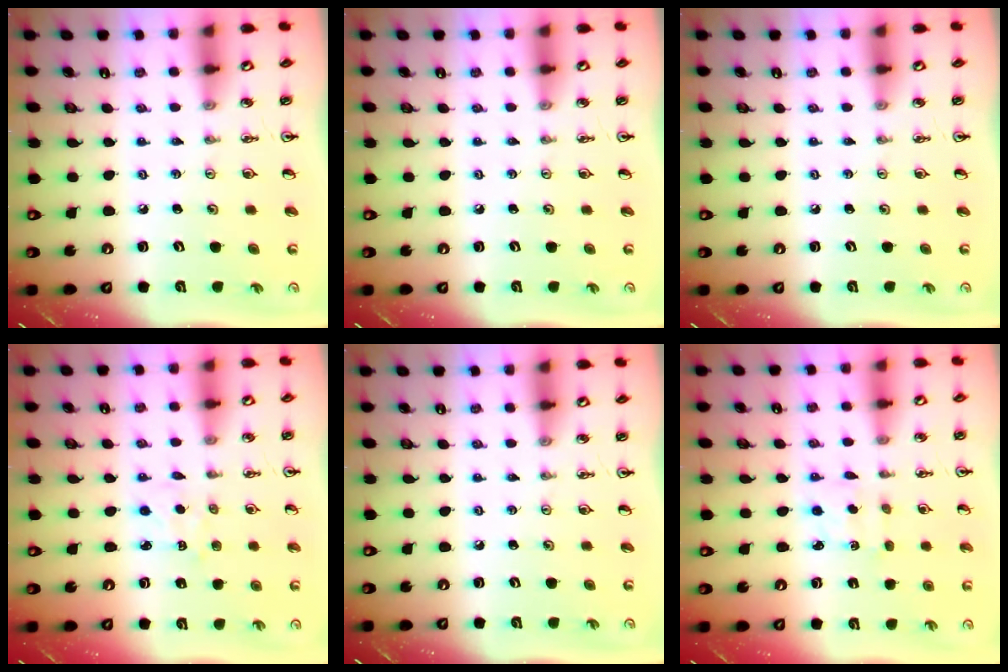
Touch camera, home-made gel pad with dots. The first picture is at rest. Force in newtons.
{"total": 0.0}
{"total": 0.0}
{"total": 3.6, "press": 3.6, "slide": 0.5}
{"total": 0.0}
{"total": 1.8, "press": 1.7, "slide": 0.7}